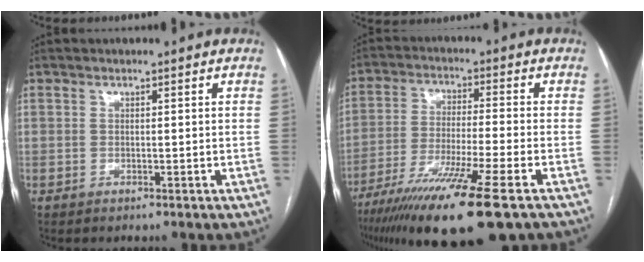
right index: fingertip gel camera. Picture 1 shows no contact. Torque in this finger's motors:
{"motor_torque": [2.14, 0.00, 1.05, 0.21]}